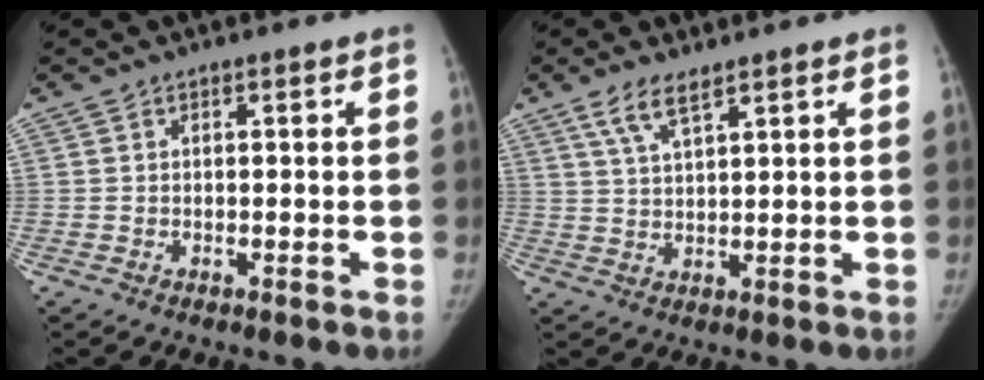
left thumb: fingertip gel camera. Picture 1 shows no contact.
{"total": 5.0, "force": [3.5, 1.3, 3.4], "torque": [-0.070, -0.012, 0.074]}